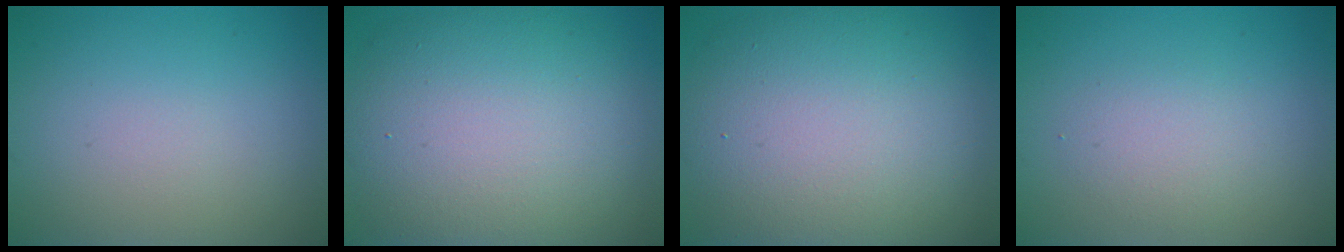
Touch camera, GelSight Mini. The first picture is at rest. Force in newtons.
{"total": 12.8, "press": 12.7, "slide": 0.9}
{"total": 13.6, "press": 13.6, "slide": 0.9}
{"total": 2.1, "press": 2.1, "slide": 0.1}